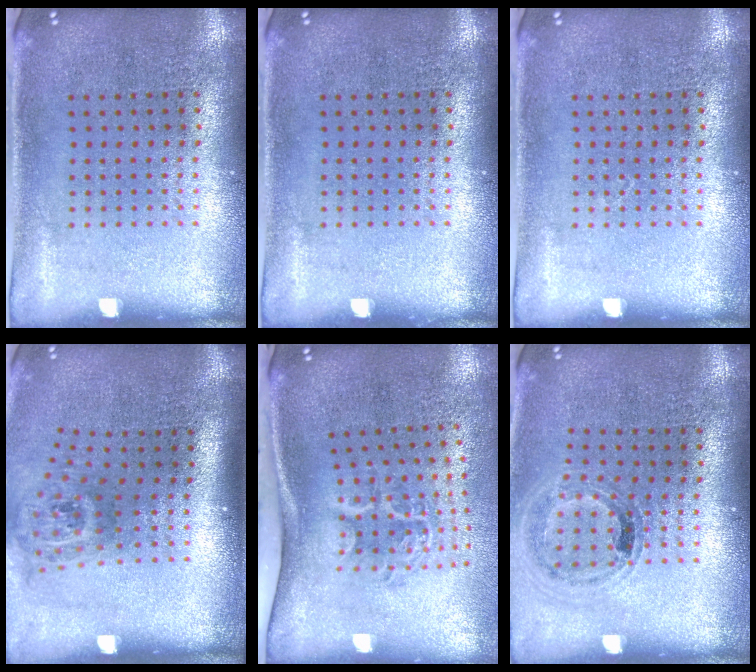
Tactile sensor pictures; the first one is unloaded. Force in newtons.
{"total": 0.0}
{"total": 0.0}
{"total": 1.9, "press": 1.3, "slide": 1.4}
{"total": 2.1, "press": 1.4, "slide": 1.6}
{"total": 0.9, "press": 0.9, "slide": 0.1}